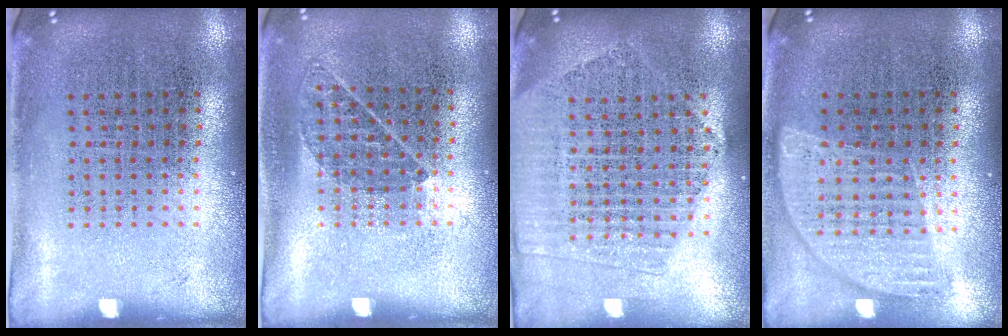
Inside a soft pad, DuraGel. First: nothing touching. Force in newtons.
{"total": 0.8, "press": 0.6, "slide": 0.5}
{"total": 2.1, "press": 1.9, "slide": 0.8}
{"total": 0.9, "press": 0.9, "slide": 0.2}